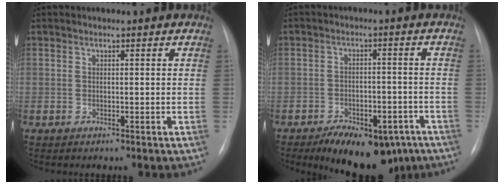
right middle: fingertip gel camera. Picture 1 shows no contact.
{"total": 13.6, "force": [-9.4, 6.6, 7.3], "torque": [-0.096, 0.012, -0.131]}